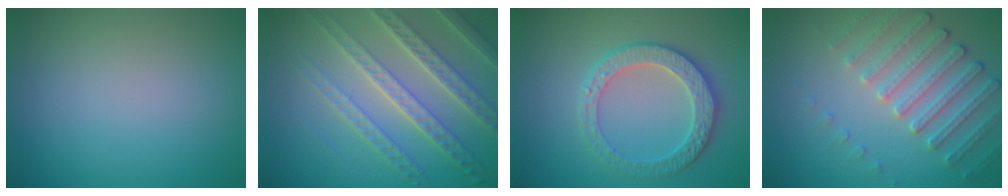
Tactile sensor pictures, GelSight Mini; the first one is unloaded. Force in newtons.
{"total": 6.7, "press": 5.4, "slide": 4.0}
{"total": 3.9, "press": 3.9, "slide": 0.2}
{"total": 4.0, "press": 3.7, "slide": 1.6}